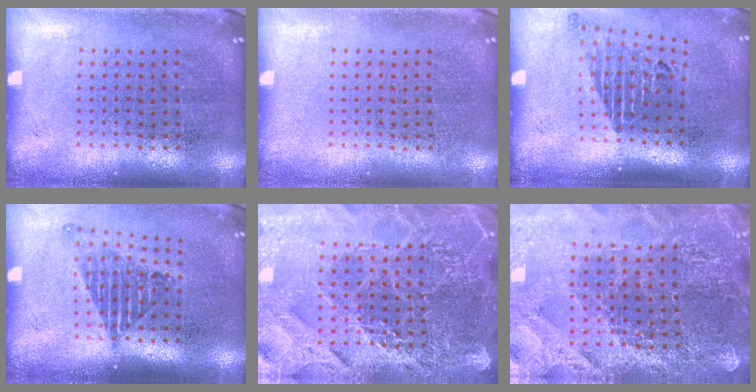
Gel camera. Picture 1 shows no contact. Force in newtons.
{"total": 0.0}
{"total": 1.8, "press": 1.2, "slide": 1.3}
{"total": 1.4, "press": 1.1, "slide": 0.9}
{"total": 5.3, "press": 4.8, "slide": 2.4}
{"total": 3.5, "press": 3.4, "slide": 0.8}